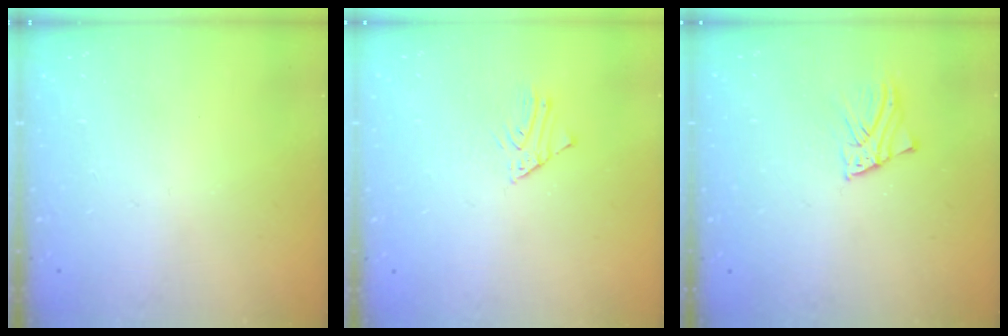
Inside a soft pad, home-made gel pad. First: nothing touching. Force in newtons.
{"total": 1.6, "press": 1.6, "slide": 0.2}
{"total": 3.2, "press": 3.2, "slide": 0.3}